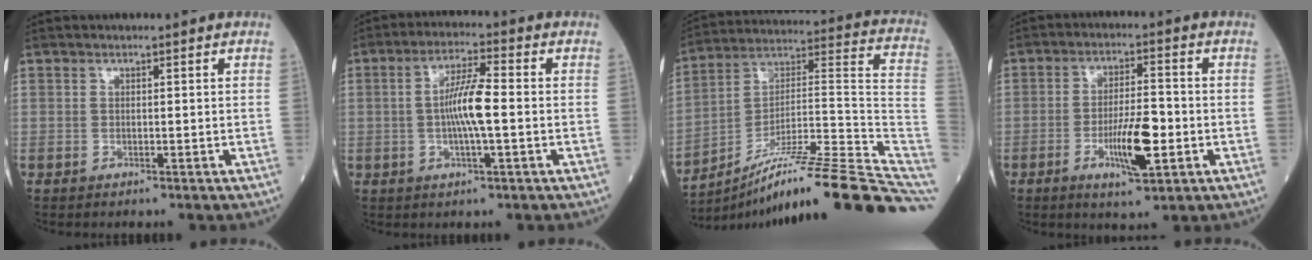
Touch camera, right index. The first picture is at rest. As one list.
[{"total": 7.2, "force": [-0.5, 0.7, 7.2], "torque": [-0.139, 0.004, -0.013]}, {"total": 25.9, "force": [-18.8, 0.2, 17.9], "torque": [-0.171, 0.035, -0.299]}, {"total": 8.2, "force": [-2.5, 1.6, 7.6], "torque": [-0.140, -0.004, -0.042]}]